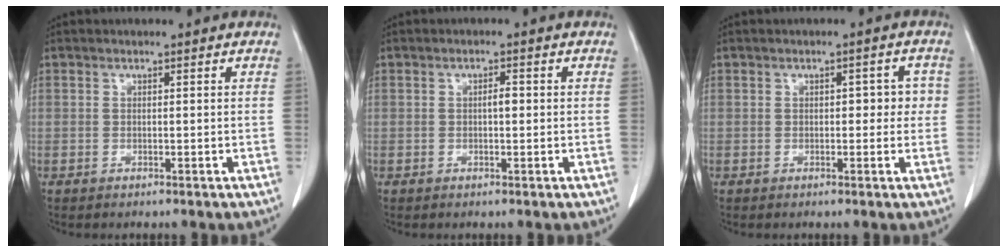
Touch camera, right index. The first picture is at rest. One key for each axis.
{"total": 1.4, "fx": 0.0, "fy": 0.5, "fz": 1.4, "tx": -0.023, "ty": 0.003, "tz": 0.000}
{"total": 3.5, "fx": 0.3, "fy": 1.9, "fz": 2.9, "tx": -0.026, "ty": 0.016, "tz": 0.003}